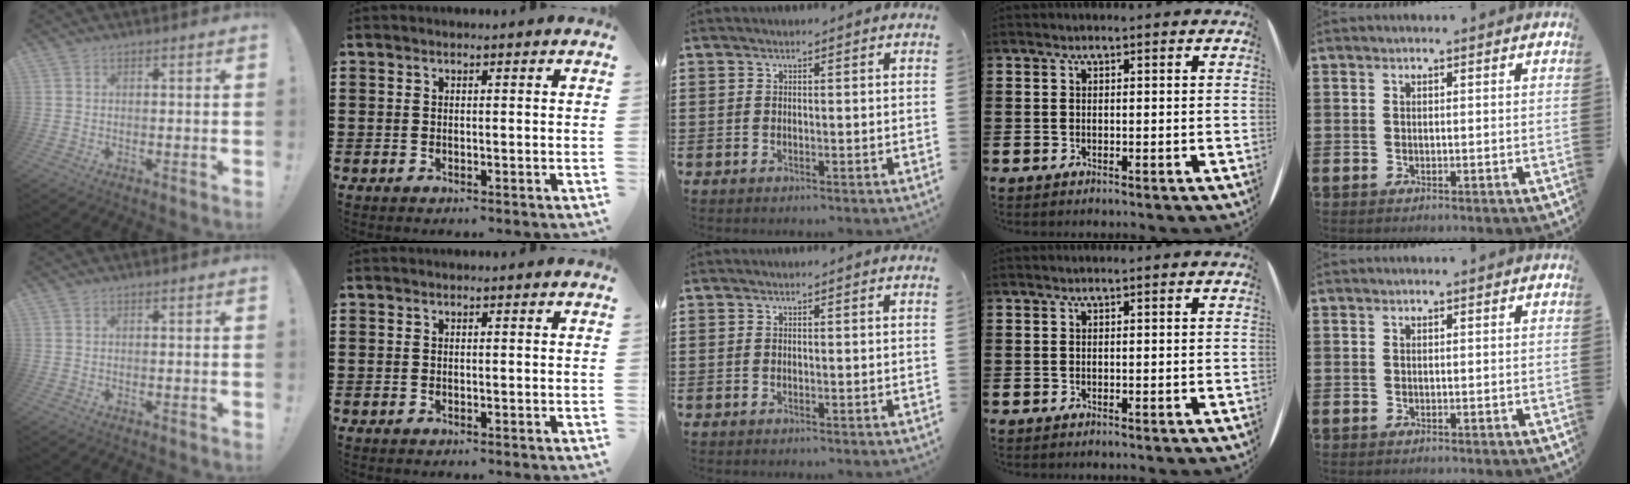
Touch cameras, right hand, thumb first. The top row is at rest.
{}